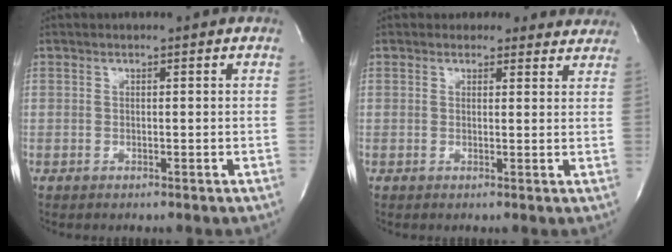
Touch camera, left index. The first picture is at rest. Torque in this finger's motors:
{"motor_torque": [1.00, -1.00, 0.50, 0.05]}